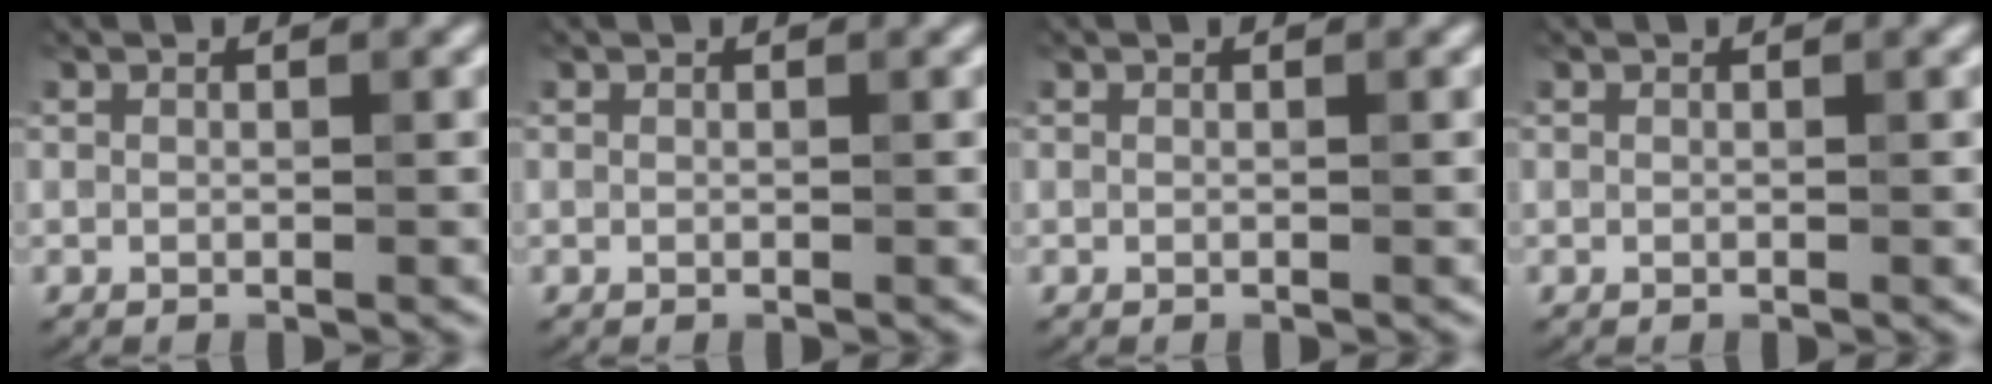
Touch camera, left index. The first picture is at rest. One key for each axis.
{"total": 0.0}
{"total": 0.0}
{"total": 0.0}